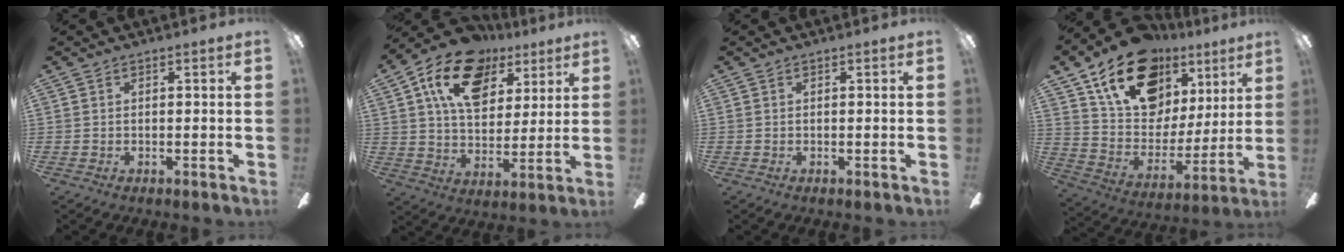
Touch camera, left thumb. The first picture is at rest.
{"total": 17.8, "force": [9.7, 11.1, 9.9], "torque": [-0.173, -0.027, 0.178]}
{"total": 0.0}
{"total": 21.5, "force": [14.5, 12.7, 9.4], "torque": [-0.168, -0.081, 0.270]}